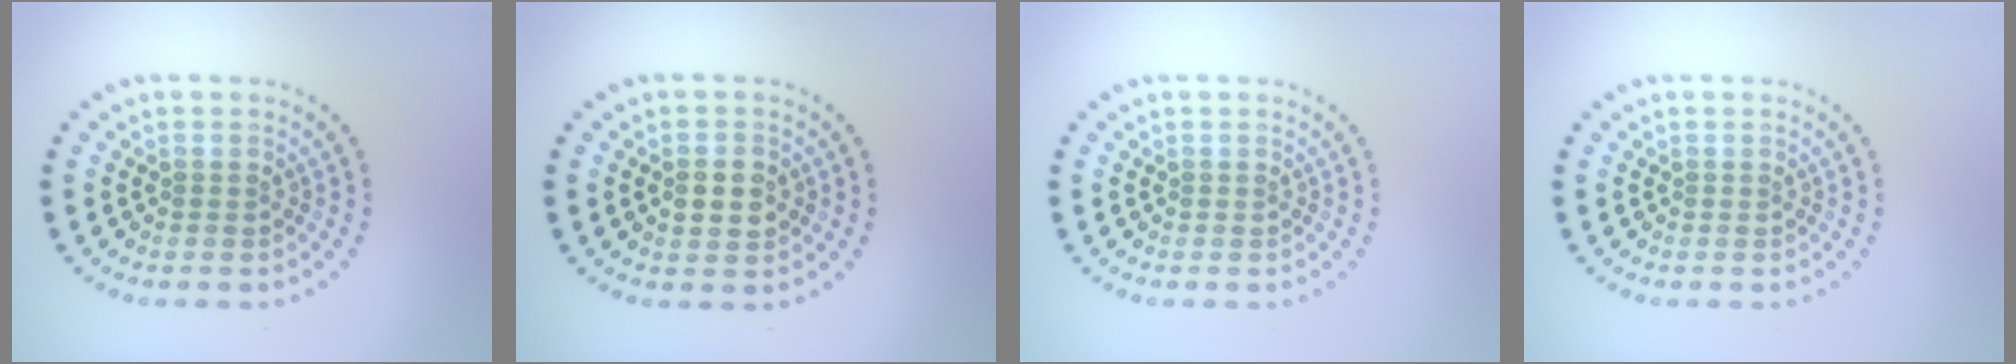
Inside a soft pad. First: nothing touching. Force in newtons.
{"total": 2.8, "press": 2.8, "slide": 0.1}
{"total": 0.0}
{"total": 0.0}